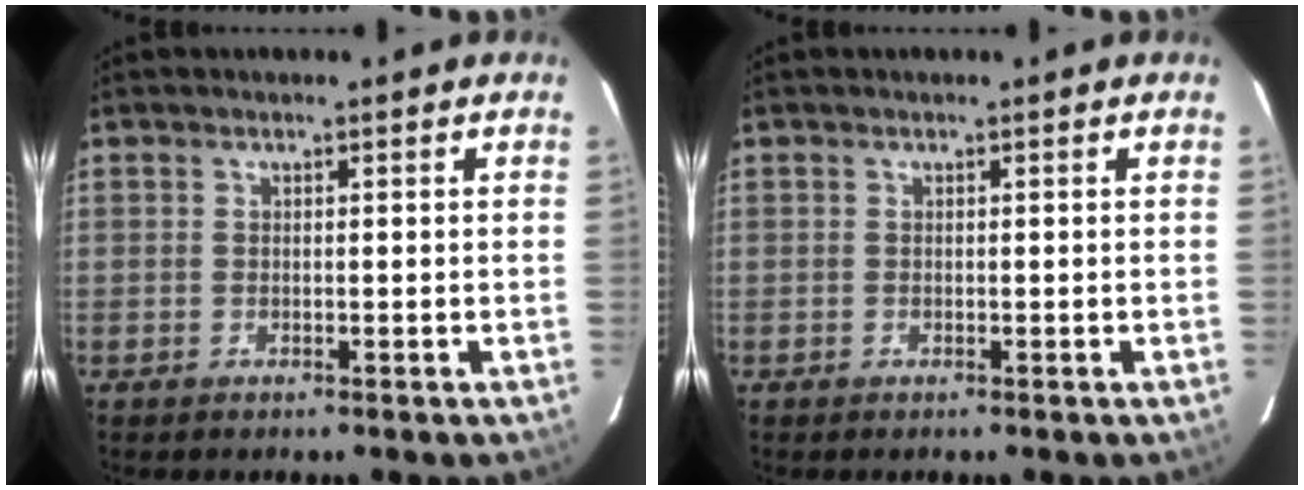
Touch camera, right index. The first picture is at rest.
{"total": 0.0}